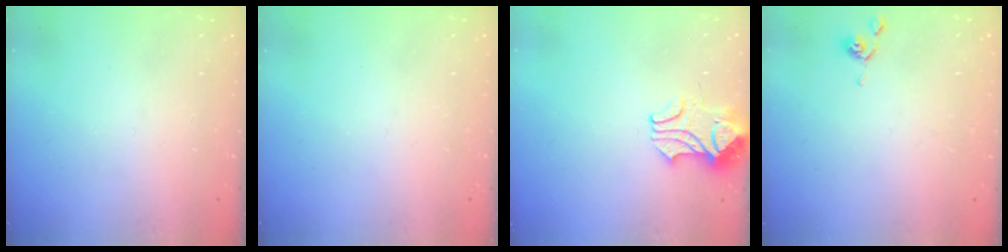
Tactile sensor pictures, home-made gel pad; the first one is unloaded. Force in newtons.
{"total": 0.0}
{"total": 2.2, "press": 2.0, "slide": 0.9}
{"total": 1.0, "press": 0.9, "slide": 0.3}